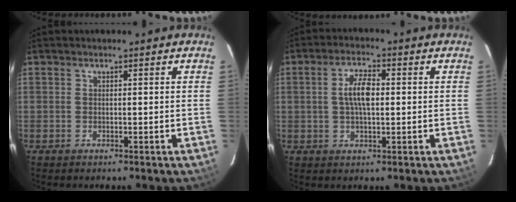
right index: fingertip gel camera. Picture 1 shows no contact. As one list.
[{"total": 5.6, "force": [0.4, 2.2, 5.2], "torque": [-0.098, 0.010, 0.009]}]